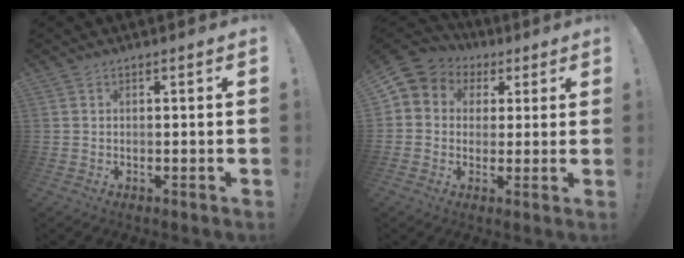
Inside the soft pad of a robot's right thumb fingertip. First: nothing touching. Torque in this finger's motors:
{"motor_torque": [0.36, -0.05, -0.18, 0.18, 0.18]}